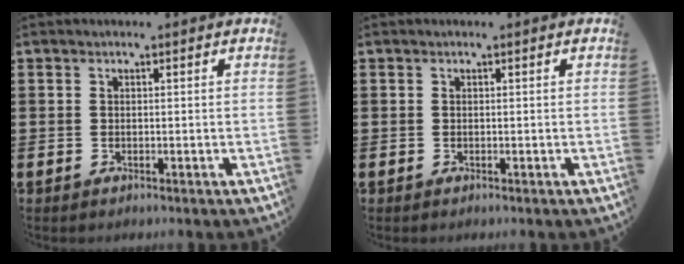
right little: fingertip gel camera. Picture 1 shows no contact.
{"total": 0.0}